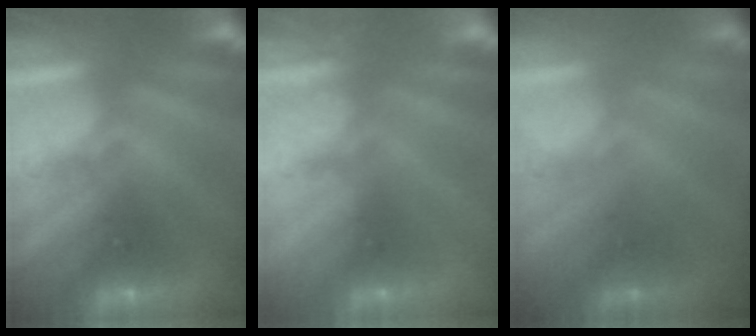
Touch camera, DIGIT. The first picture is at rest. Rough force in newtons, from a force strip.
{"total": 2.2}
{"total": 1.1}